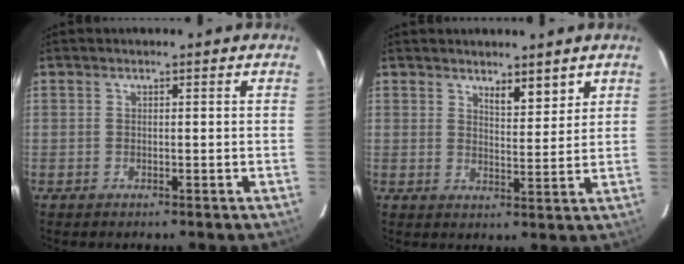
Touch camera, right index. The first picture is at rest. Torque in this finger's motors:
{"motor_torque": [0.28, 0.22, 0.04, 0.02]}